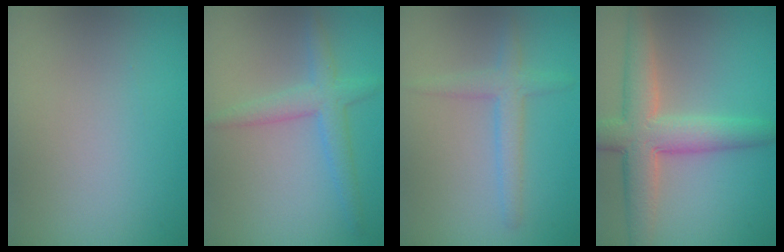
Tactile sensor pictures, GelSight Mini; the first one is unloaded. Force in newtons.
{"total": 3.0, "press": 3.0, "slide": 0.2}
{"total": 2.6, "press": 2.6, "slide": 0.1}
{"total": 6.5, "press": 6.5, "slide": 0.2}